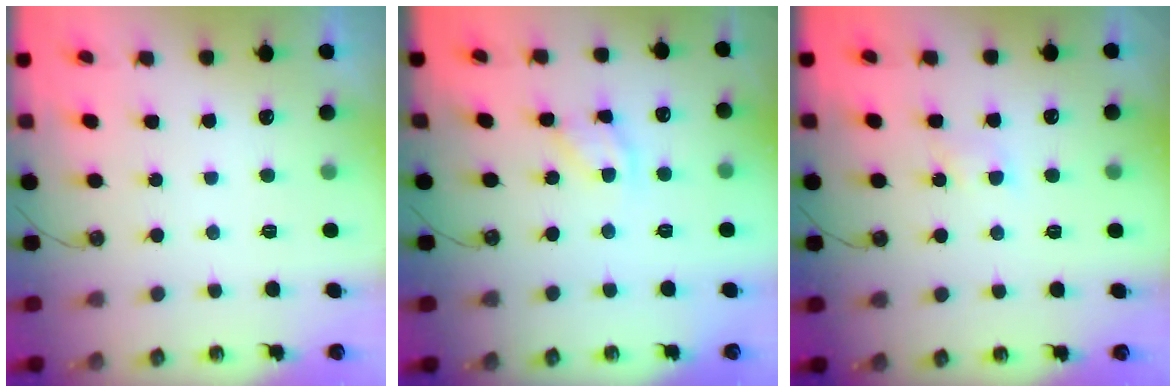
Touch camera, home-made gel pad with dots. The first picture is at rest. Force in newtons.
{"total": 8.5, "press": 8.5, "slide": 0.7}
{"total": 4.1, "press": 4.0, "slide": 0.6}